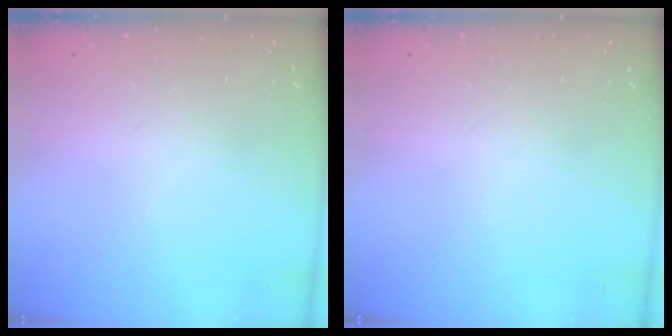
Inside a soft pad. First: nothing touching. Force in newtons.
{"total": 0.0}